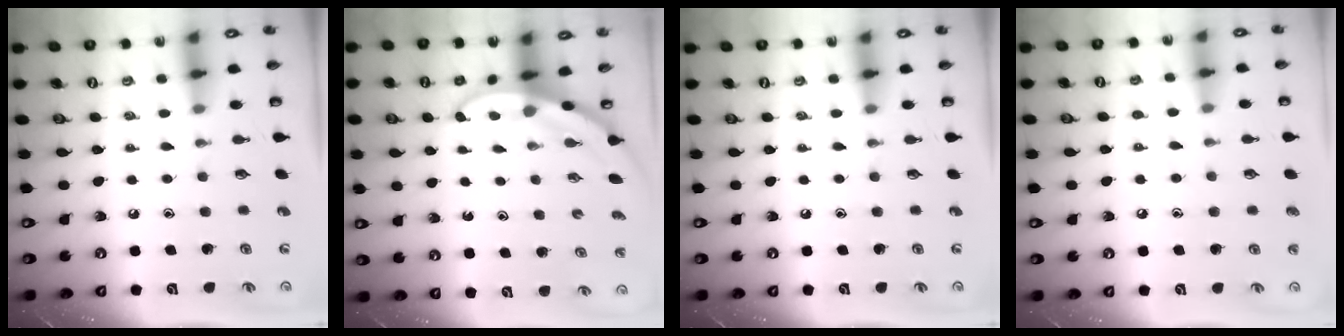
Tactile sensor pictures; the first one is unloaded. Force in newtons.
{"total": 3.3, "press": 3.3, "slide": 0.2}
{"total": 0.0}
{"total": 6.5, "press": 6.4, "slide": 0.8}